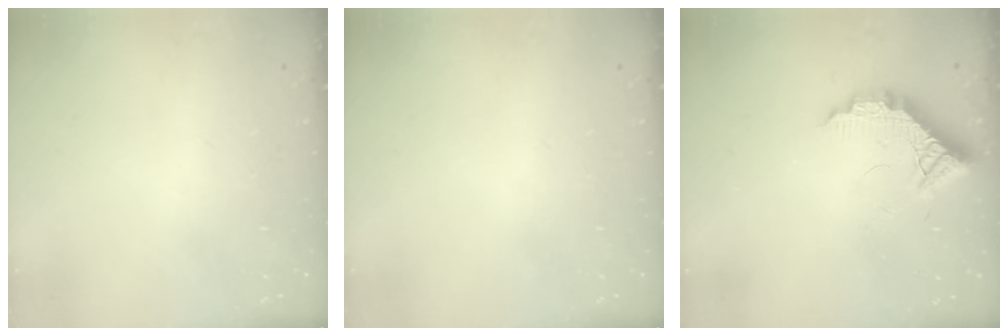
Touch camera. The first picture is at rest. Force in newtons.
{"total": 0.0}
{"total": 10.4, "press": 10.4, "slide": 0.6}